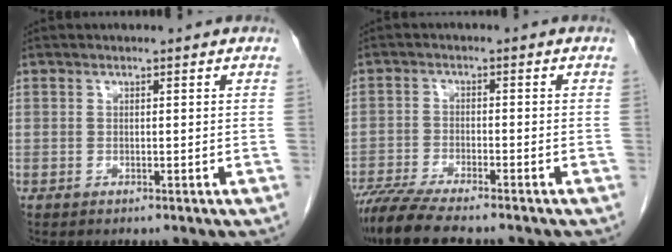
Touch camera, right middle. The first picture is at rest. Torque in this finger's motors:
{"motor_torque": [1.21, -0.93, 0.16, 0.12]}